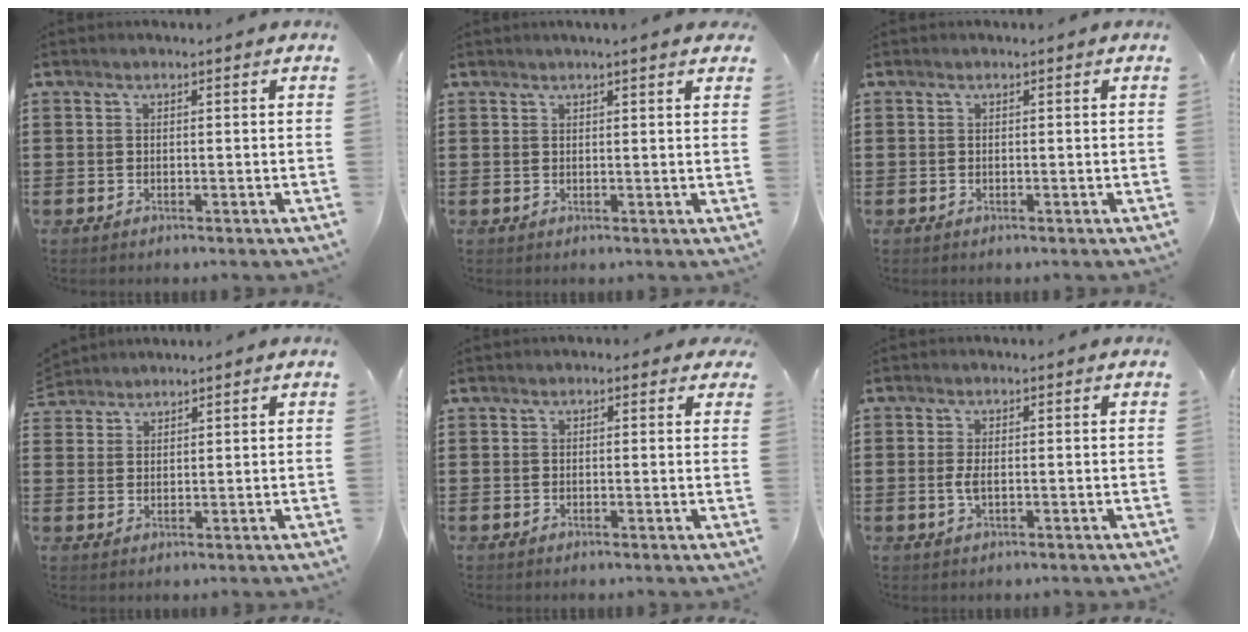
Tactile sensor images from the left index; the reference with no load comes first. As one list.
[{"total": 1.4, "force": [1.2, -0.1, 0.8], "torque": [-0.017, -0.001, 0.022]}, {"total": 0.0}, {"total": 2.0, "force": [2.0, 0.3, -0.5], "torque": [0.002, 0.000, 0.040]}, {"total": 0.7, "force": [0.2, 0.6, 0.3], "torque": [-0.009, 0.007, 0.003]}, {"total": 1.8, "force": [-0.2, 0.6, 1.7], "torque": [-0.048, -0.004, -0.009]}]